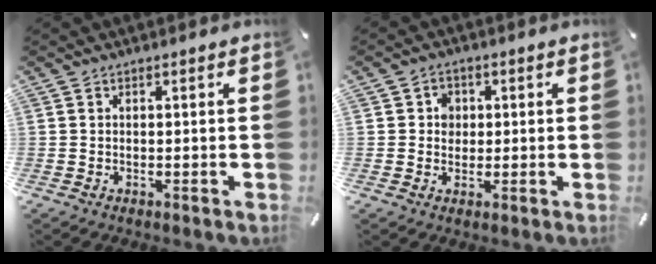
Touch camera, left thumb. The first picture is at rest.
{"total": 3.6, "force": [0.3, 3.5, 1.0], "torque": [-0.010, 0.003, -0.001]}